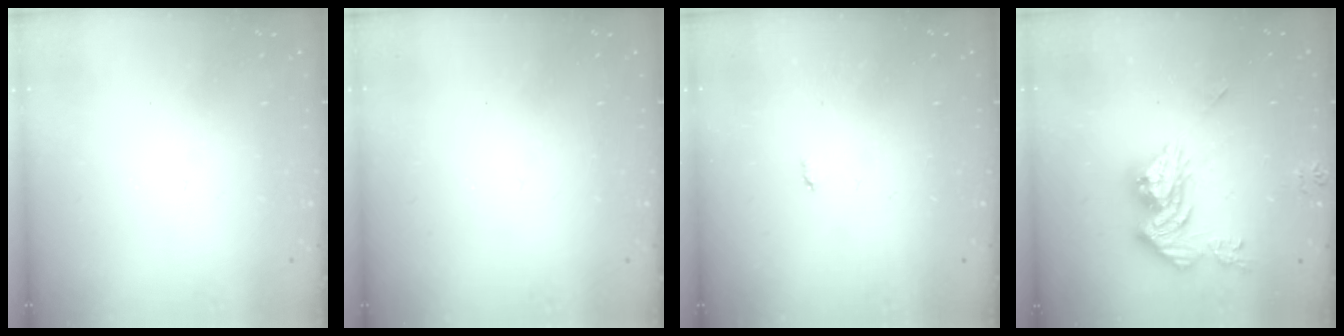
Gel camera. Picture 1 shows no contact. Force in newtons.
{"total": 0.0}
{"total": 2.1, "press": 2.1, "slide": 0.4}
{"total": 13.7, "press": 13.6, "slide": 1.3}